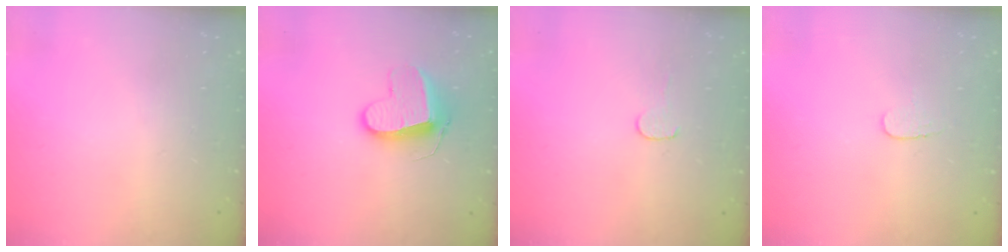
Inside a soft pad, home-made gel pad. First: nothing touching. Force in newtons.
{"total": 10.6, "press": 10.6, "slide": 0.9}
{"total": 3.5, "press": 3.5, "slide": 0.4}
{"total": 3.9, "press": 3.8, "slide": 0.4}